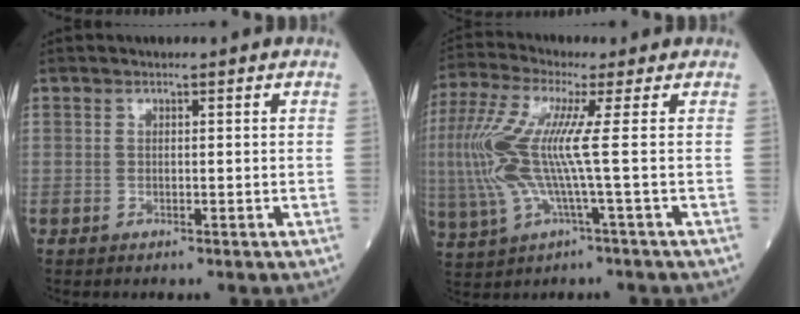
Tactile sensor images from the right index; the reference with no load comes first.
{"total": 12.5, "force": [0.4, 0.8, 12.5], "torque": [-0.297, 0.008, 0.000]}